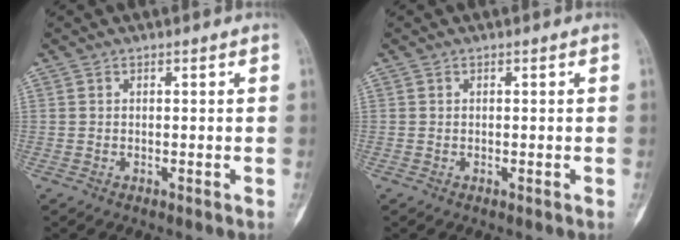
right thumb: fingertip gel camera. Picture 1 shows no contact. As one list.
[{"total": 0.0}]